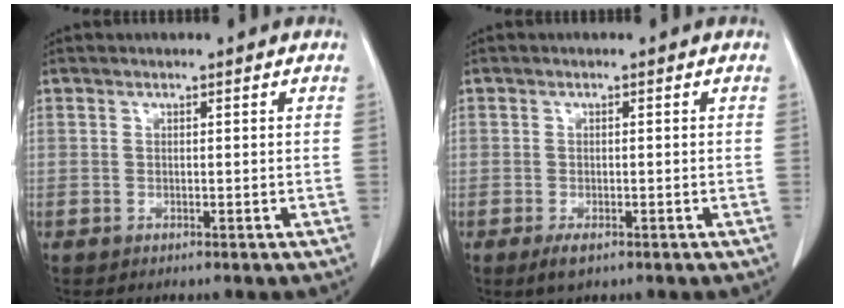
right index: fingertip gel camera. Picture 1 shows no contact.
{"total": 2.3, "force": [-1.4, 0.9, 1.6], "torque": [-0.032, -0.003, -0.019]}